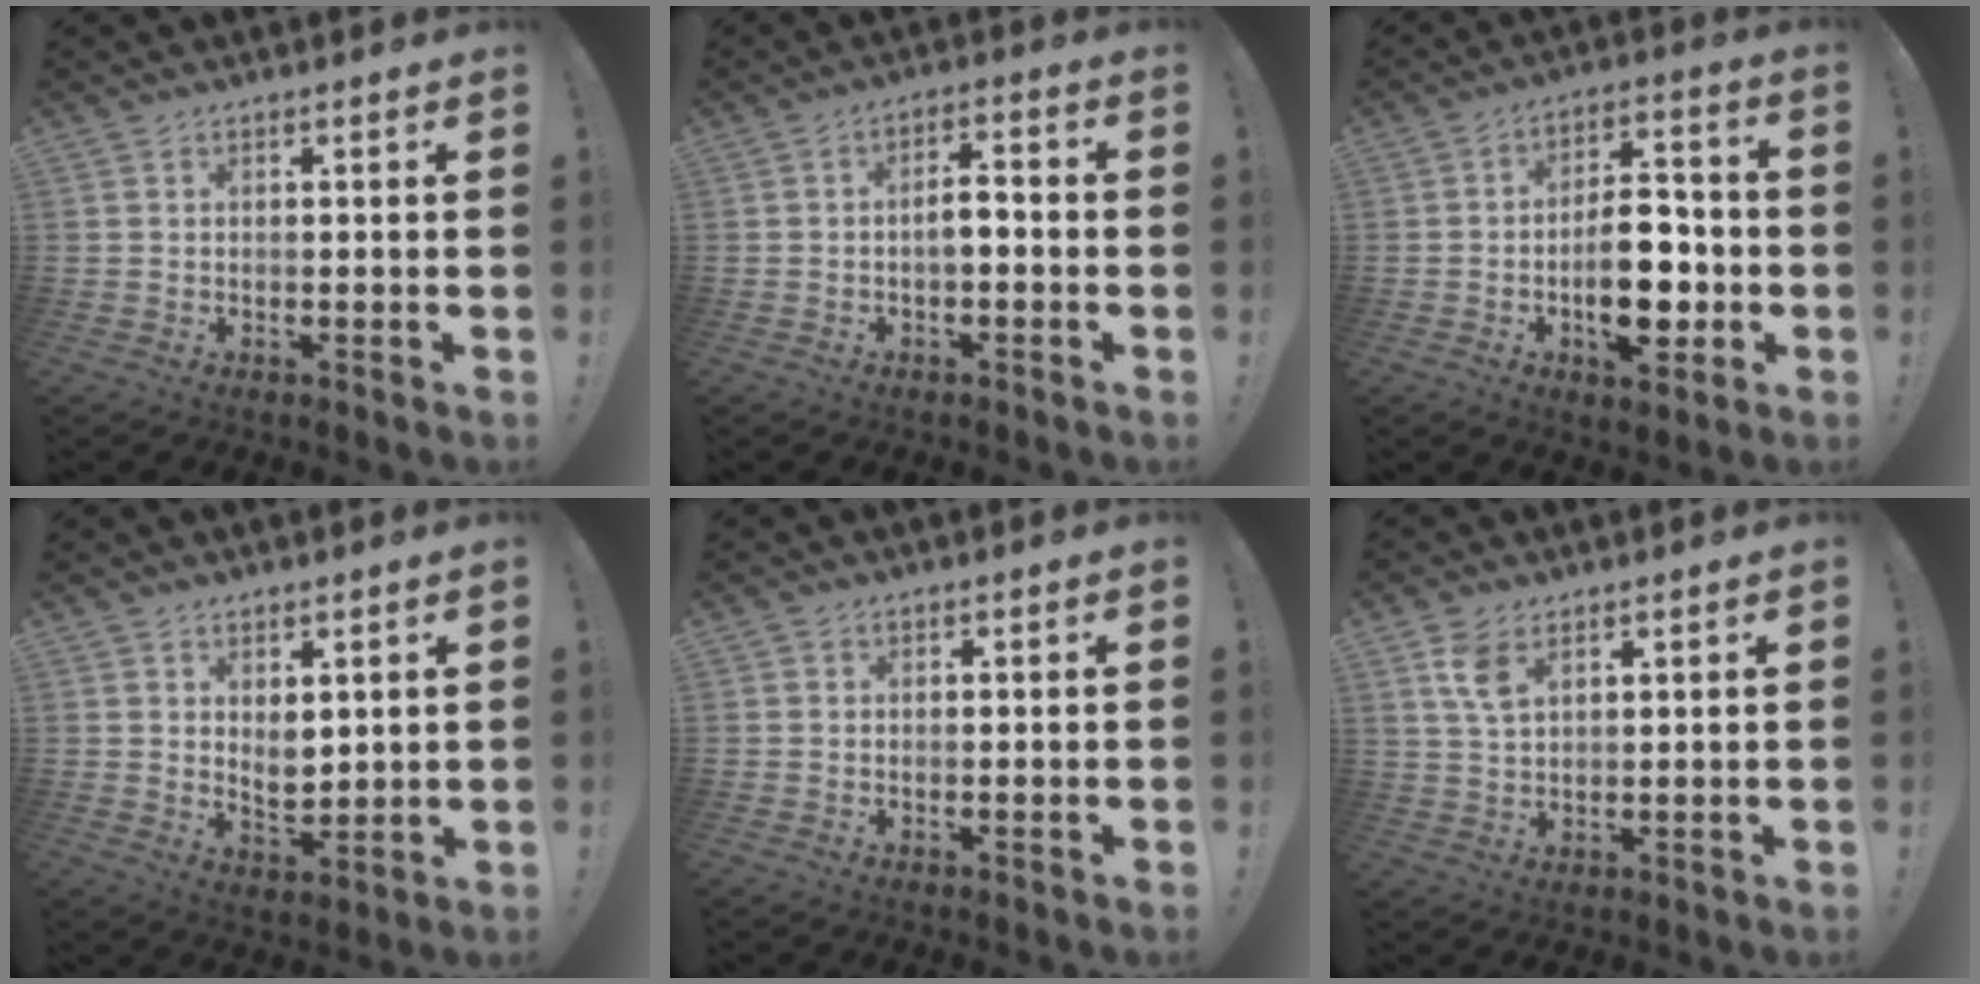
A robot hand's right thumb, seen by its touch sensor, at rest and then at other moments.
{"total": 4.7, "force": [-1.4, 1.8, 4.1], "torque": [-0.061, 0.007, -0.027]}
{"total": 14.9, "force": [-3.7, 8.0, 12.0], "torque": [-0.180, 0.016, -0.060]}
{"total": 5.2, "force": [2.9, 3.3, 2.9], "torque": [-0.038, -0.025, 0.054]}
{"total": 0.5, "force": [0.1, 0.5, -0.1], "torque": [0.007, 0.000, 0.001]}
{"total": 5.9, "force": [3.2, 3.1, 4.0], "torque": [-0.067, -0.011, 0.059]}